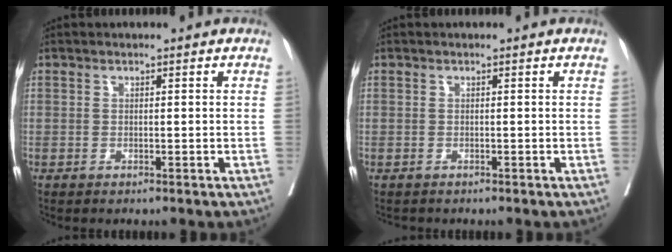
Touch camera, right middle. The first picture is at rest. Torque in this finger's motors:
{"motor_torque": [0.01, -0.01, 0.00, 0.00]}